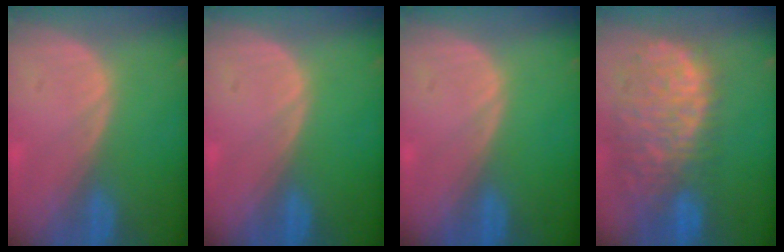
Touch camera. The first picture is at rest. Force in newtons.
{"total": 0.0}
{"total": 0.0}
{"total": 13.5, "press": 11.0, "slide": 7.8}